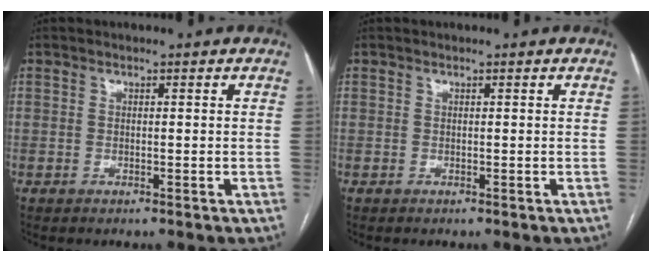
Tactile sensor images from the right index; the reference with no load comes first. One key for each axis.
{"total": 0.0}